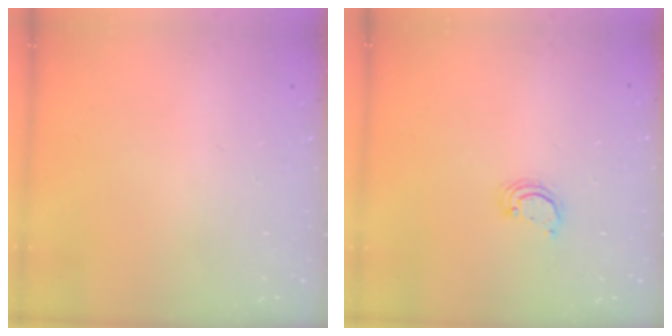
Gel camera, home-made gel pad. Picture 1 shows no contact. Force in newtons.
{"total": 2.7, "press": 2.7, "slide": 0.2}